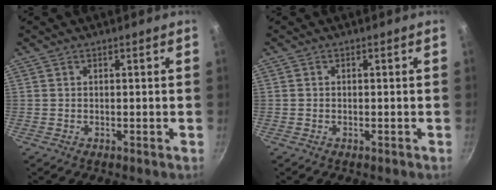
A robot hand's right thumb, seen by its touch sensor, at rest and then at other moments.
{"total": 0.0}